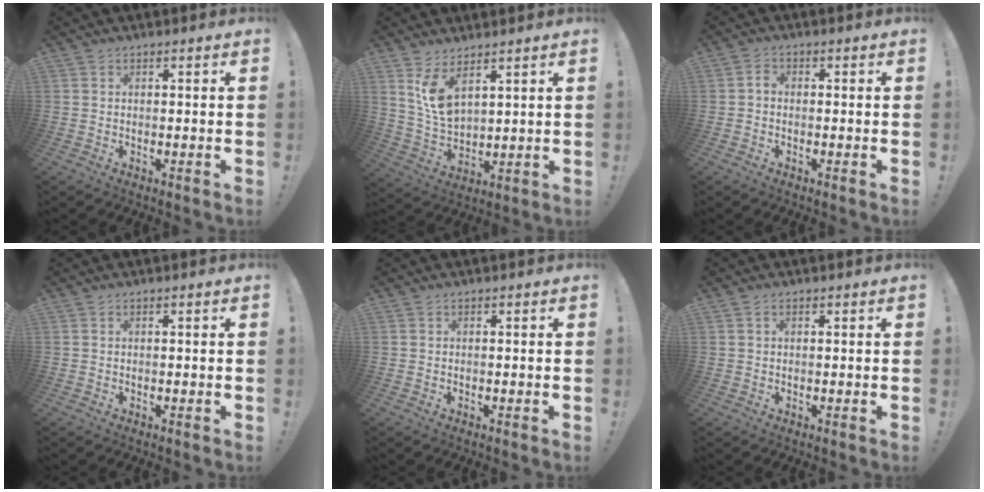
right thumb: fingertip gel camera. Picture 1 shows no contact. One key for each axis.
{"total": 8.7, "fx": 6.1, "fy": 3.6, "fz": 5.2, "tx": -0.103, "ty": -0.040, "tz": 0.114}
{"total": 1.7, "fx": -0.8, "fy": 1.0, "fz": 1.0, "tx": -0.019, "ty": 0.008, "tz": -0.016}
{"total": 0.0}
{"total": 0.0}
{"total": 0.7, "fx": 0.3, "fy": 0.5, "fz": 0.5, "tx": -0.003, "ty": -0.001, "tz": 0.005}